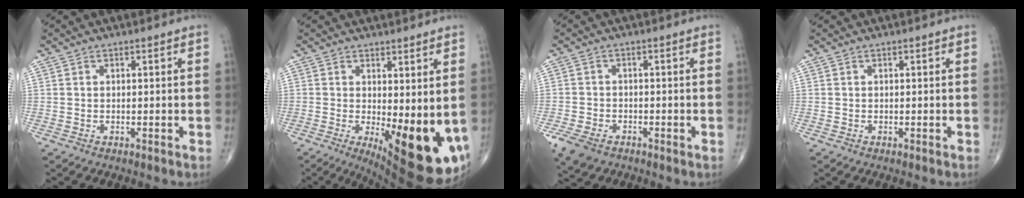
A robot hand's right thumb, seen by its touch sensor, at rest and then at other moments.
{"total": 14.5, "force": [-1.9, 5.1, 13.4], "torque": [-0.185, -0.033, -0.010]}
{"total": 6.2, "force": [-3.5, 4.1, 3.0], "torque": [-0.063, 0.006, -0.057]}
{"total": 0.0}